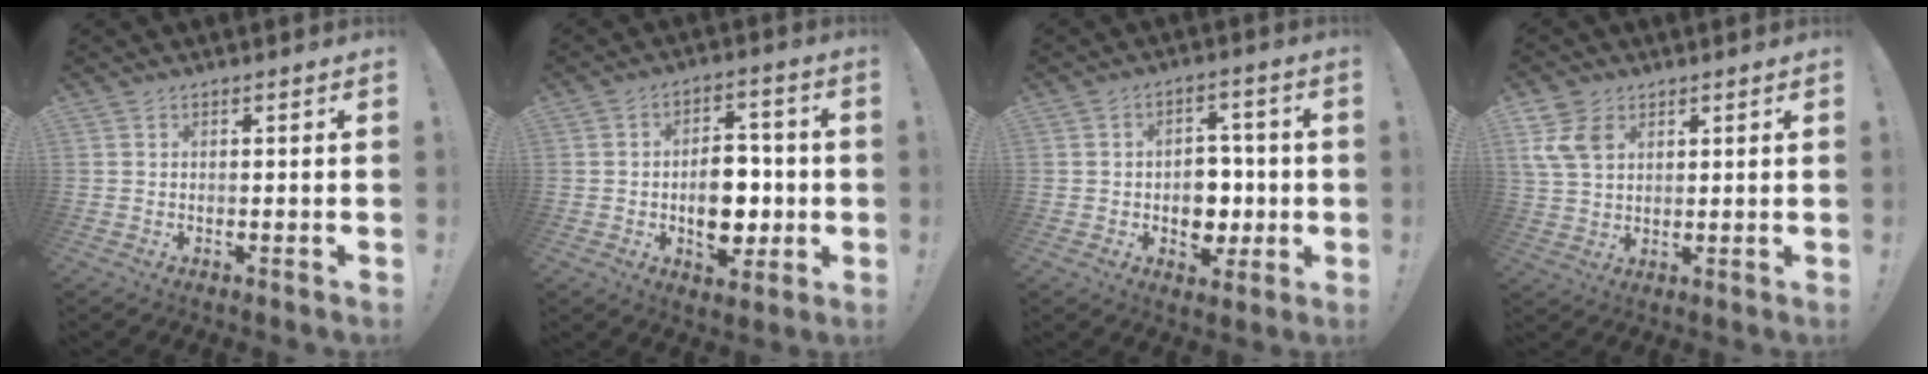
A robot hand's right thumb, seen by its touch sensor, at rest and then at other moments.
{"total": 12.4, "force": [-2.0, 8.5, 8.8], "torque": [-0.126, 0.017, -0.029]}
{"total": 8.9, "force": [-0.8, 7.8, 4.3], "torque": [-0.042, 0.004, -0.006]}
{"total": 9.9, "force": [3.7, 7.5, 5.3], "torque": [-0.116, 0.000, 0.078]}